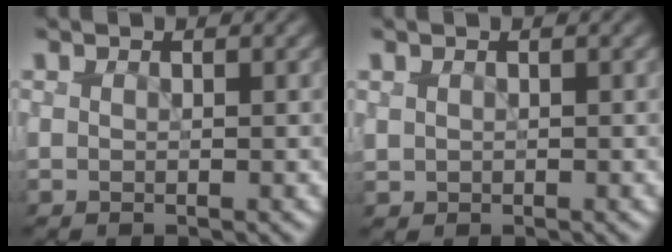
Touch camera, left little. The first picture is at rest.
{"total": 0.7, "force": [0.4, -0.2, -0.6], "torque": [0.014, 0.007, 0.012]}